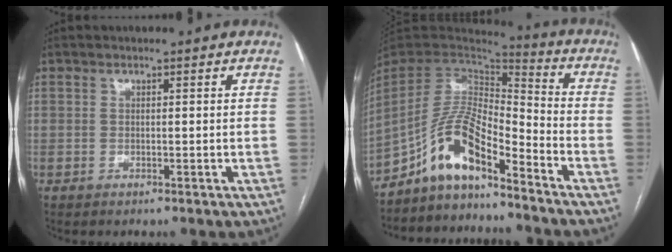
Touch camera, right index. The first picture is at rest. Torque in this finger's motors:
{"motor_torque": [1.11, -1.03, 0.81, 0.21]}